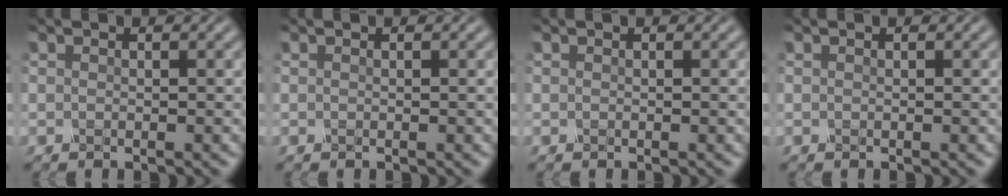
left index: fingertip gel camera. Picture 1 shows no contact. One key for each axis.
{"total": 0.0}
{"total": 0.0}
{"total": 0.0}